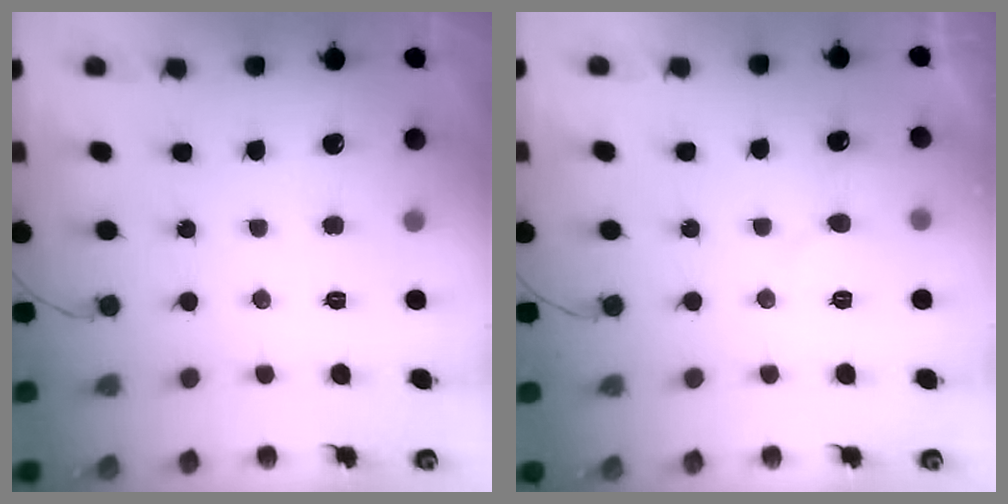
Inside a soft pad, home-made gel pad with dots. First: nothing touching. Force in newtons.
{"total": 6.5, "press": 6.5, "slide": 0.4}